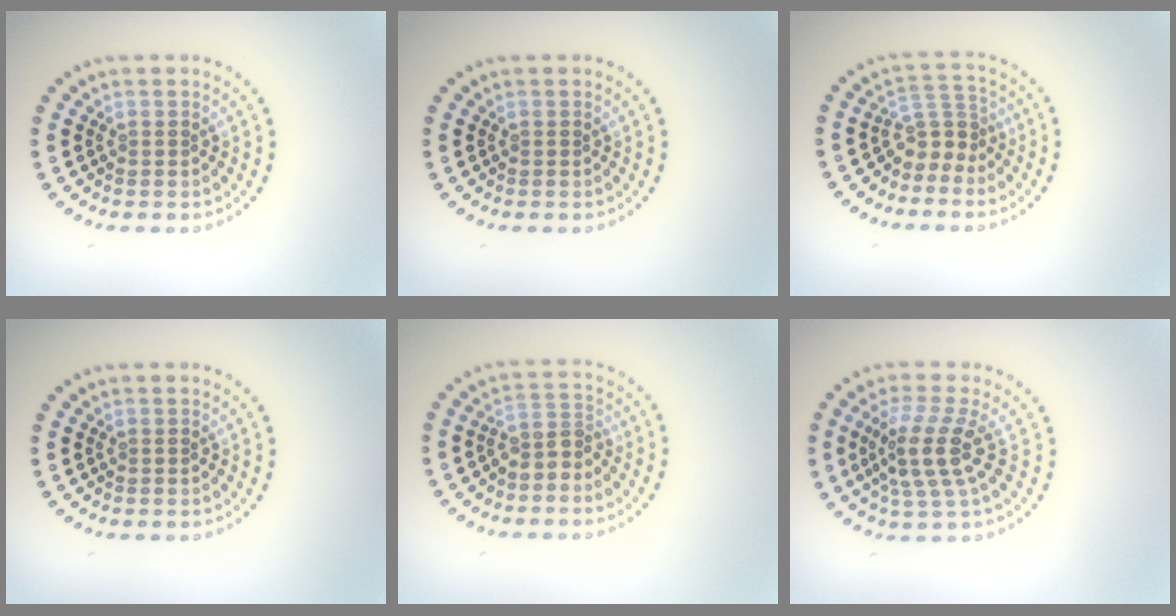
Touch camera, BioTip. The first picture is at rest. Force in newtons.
{"total": 0.0}
{"total": 2.9, "press": 2.0, "slide": 2.1}
{"total": 0.0}
{"total": 2.4, "press": 1.9, "slide": 1.5}
{"total": 4.0, "press": 3.2, "slide": 2.3}